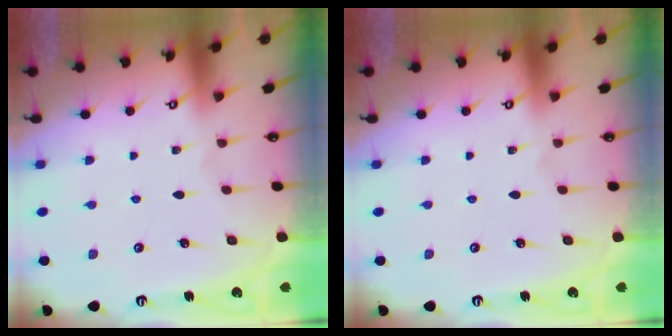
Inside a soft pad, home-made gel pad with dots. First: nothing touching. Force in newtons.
{"total": 0.0}